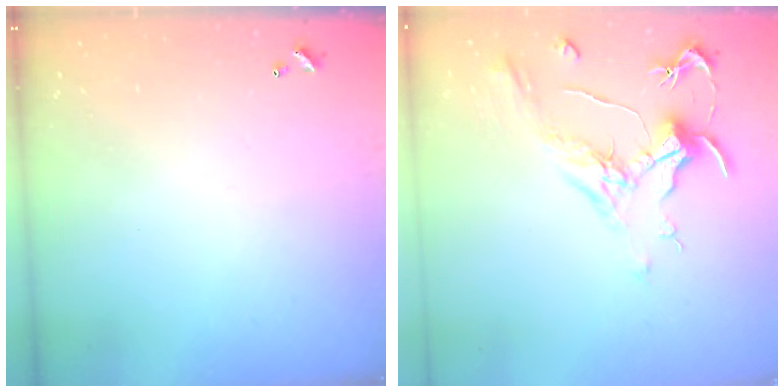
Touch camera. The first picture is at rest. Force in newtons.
{"total": 2.1, "press": 2.0, "slide": 0.8}